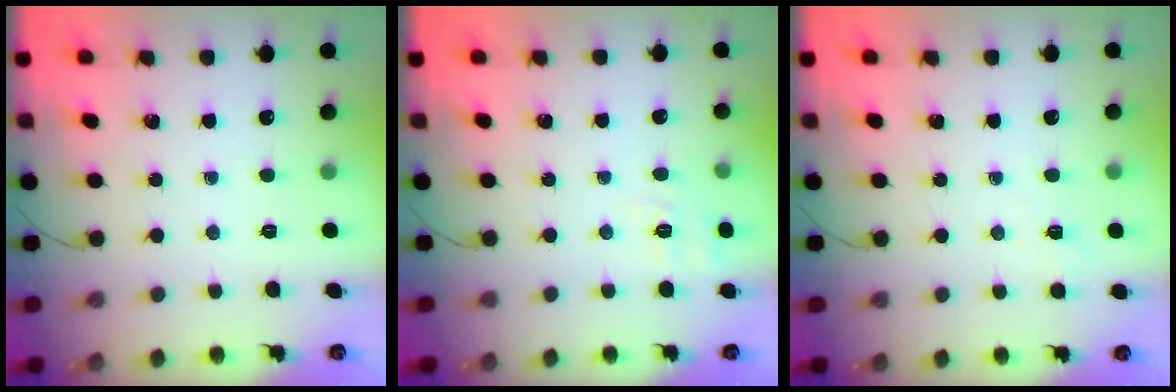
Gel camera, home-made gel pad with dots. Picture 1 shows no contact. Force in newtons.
{"total": 6.7, "press": 6.4, "slide": 2.1}
{"total": 4.4, "press": 4.2, "slide": 1.1}